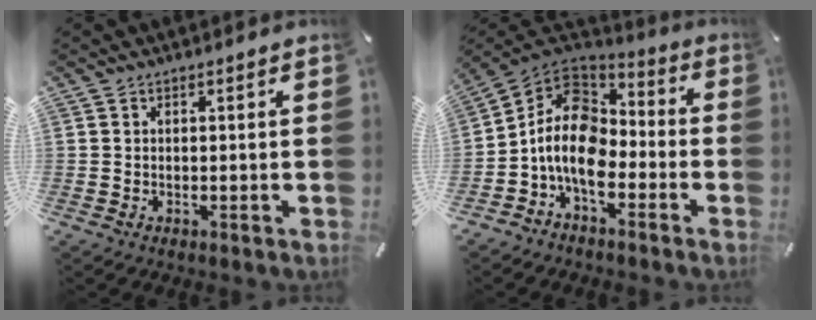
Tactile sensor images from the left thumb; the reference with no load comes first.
{"total": 12.8, "force": [-4.6, 8.8, 8.0], "torque": [-0.175, 0.024, -0.088]}